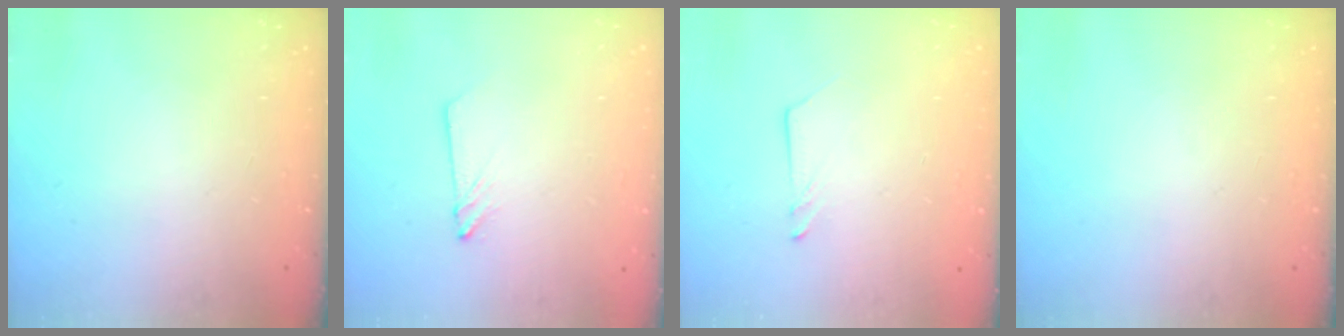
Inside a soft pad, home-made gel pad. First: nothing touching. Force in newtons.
{"total": 2.4, "press": 2.4, "slide": 0.2}
{"total": 1.2, "press": 1.2, "slide": 0.1}
{"total": 0.0}